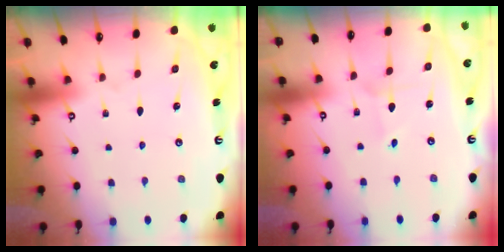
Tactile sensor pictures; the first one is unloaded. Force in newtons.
{"total": 2.2, "press": 2.2, "slide": 0.1}